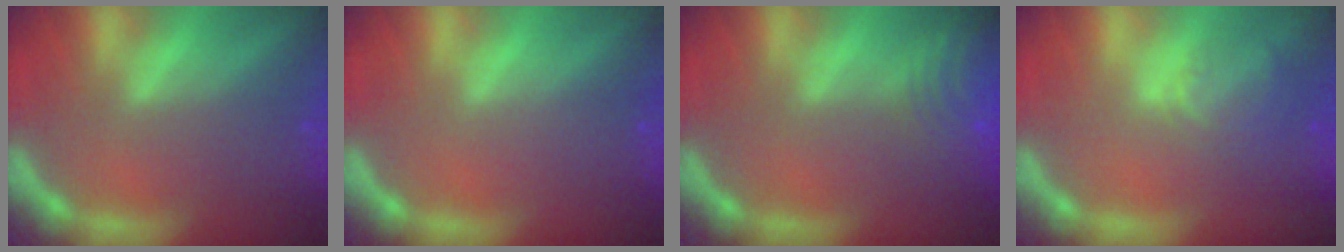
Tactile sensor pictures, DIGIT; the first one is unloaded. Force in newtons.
{"total": 0.0}
{"total": 10.0}
{"total": 2.9}